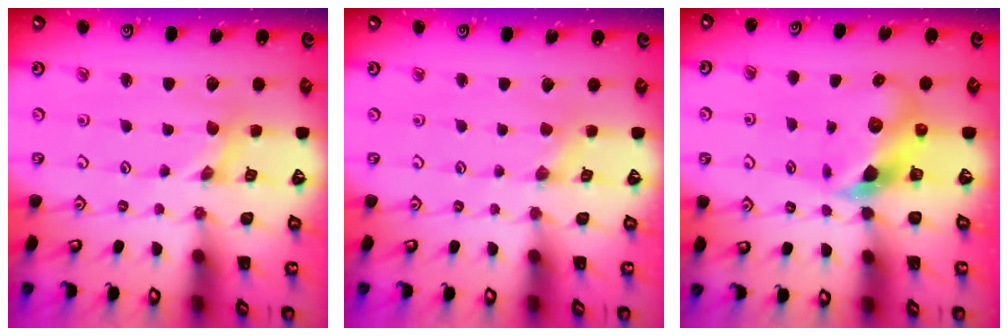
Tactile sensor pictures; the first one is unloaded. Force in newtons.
{"total": 1.2, "press": 1.1, "slide": 0.3}
{"total": 9.0, "press": 8.9, "slide": 1.5}